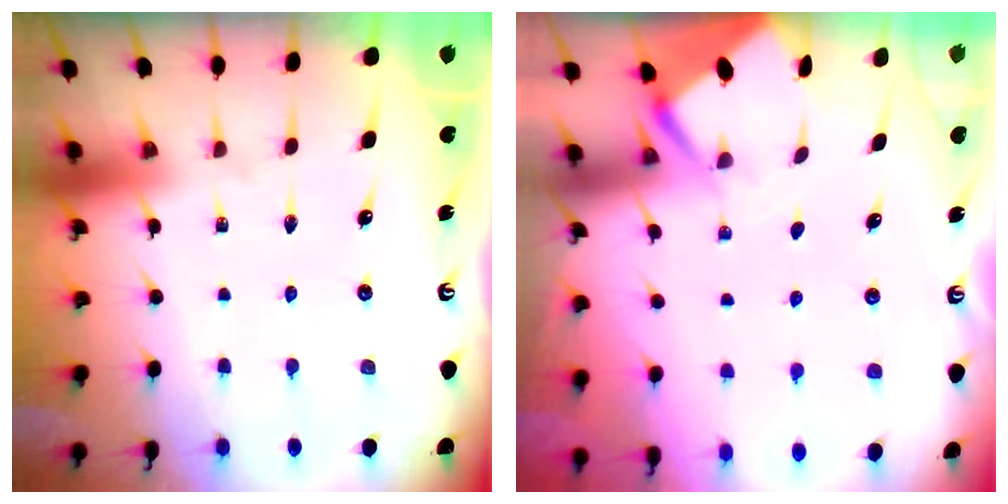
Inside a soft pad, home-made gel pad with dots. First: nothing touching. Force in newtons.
{"total": 2.7, "press": 2.7, "slide": 0.3}